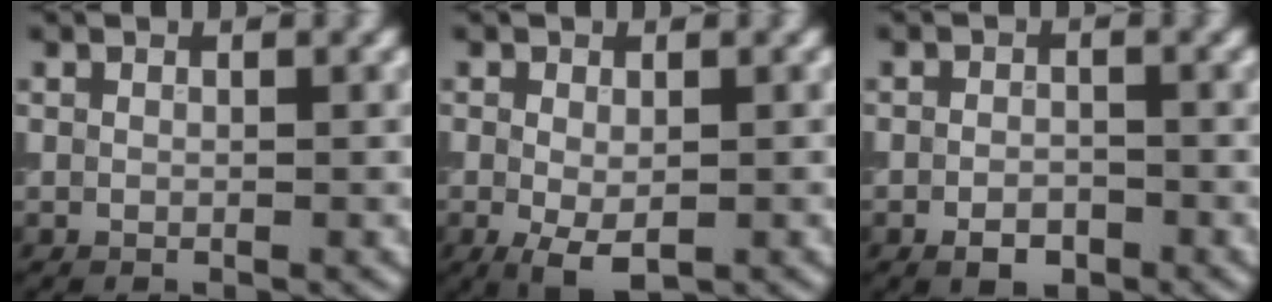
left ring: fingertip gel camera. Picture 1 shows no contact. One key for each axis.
{"total": 3.3, "fx": -0.8, "fy": 1.8, "fz": 2.7, "tx": -0.052, "ty": -0.011, "tz": -0.010}
{"total": 2.0, "fx": -1.1, "fy": 1.2, "fz": 1.2, "tx": -0.019, "ty": 0.000, "tz": -0.021}